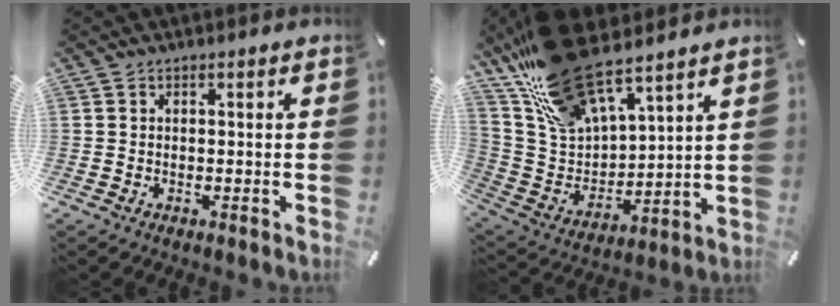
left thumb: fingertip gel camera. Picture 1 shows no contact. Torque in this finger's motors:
{"motor_torque": [1.80, -0.18, 1.45, -1.32, 0.33]}